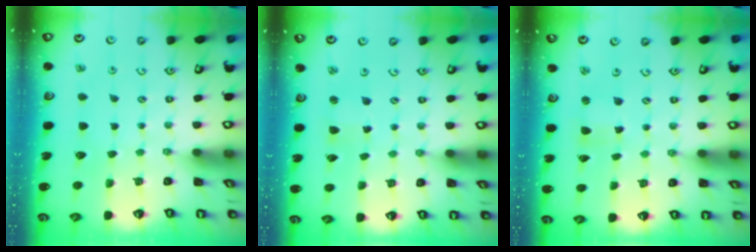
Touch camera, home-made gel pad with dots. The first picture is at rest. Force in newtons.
{"total": 2.0, "press": 2.0, "slide": 0.3}
{"total": 2.4, "press": 2.4, "slide": 0.3}